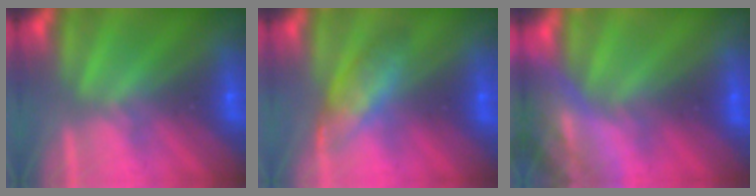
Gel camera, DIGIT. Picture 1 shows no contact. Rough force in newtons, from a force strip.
{"total": 4.5}
{"total": 9.7}